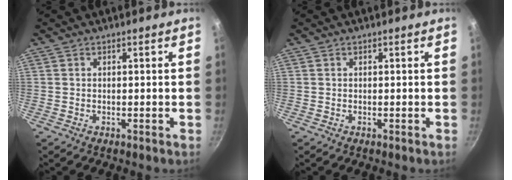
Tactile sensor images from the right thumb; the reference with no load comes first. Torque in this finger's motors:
{"motor_torque": [0.06, 0.10, 0.16, 0.00, -0.03]}